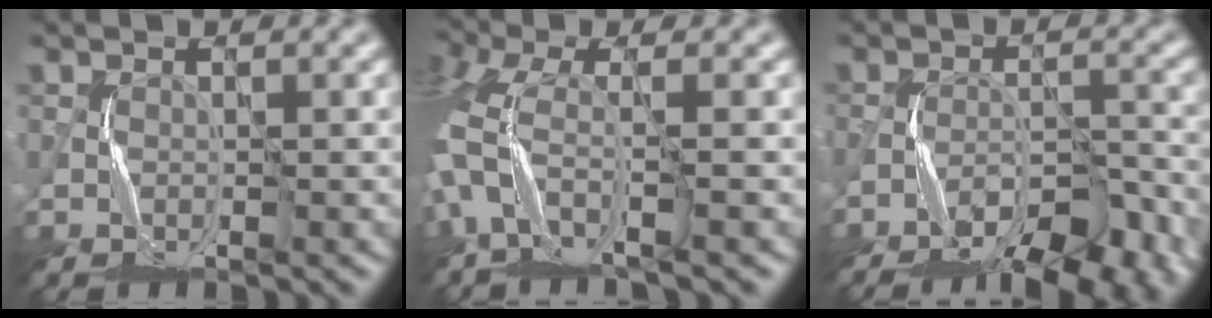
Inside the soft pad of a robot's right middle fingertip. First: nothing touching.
{"total": 6.3, "force": [-1.7, 2.7, 5.4], "torque": [-0.132, -0.009, -0.047]}
{"total": 11.5, "force": [-9.1, 3.8, 5.8], "torque": [-0.077, -0.016, -0.129]}